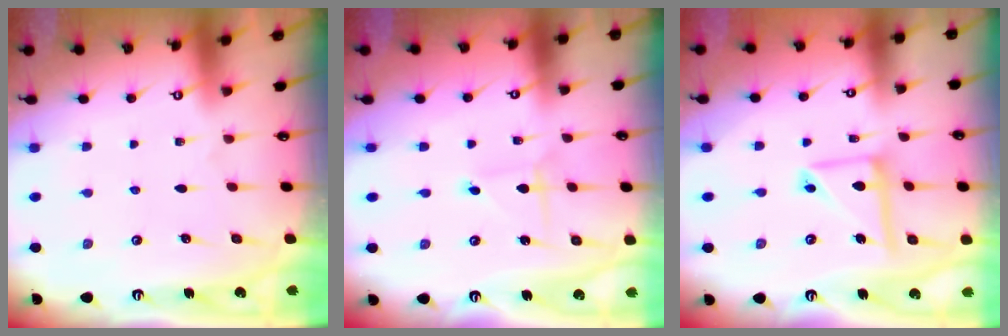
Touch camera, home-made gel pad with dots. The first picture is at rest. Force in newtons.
{"total": 1.7, "press": 1.7, "slide": 0.2}
{"total": 11.2, "press": 11.1, "slide": 1.0}